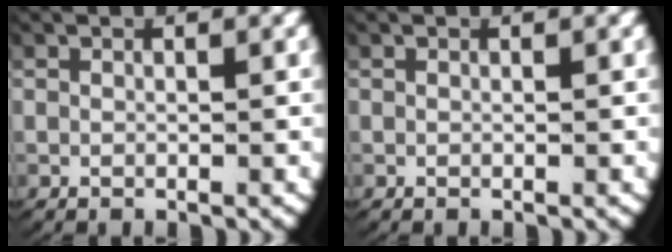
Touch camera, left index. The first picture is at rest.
{"total": 0.0}